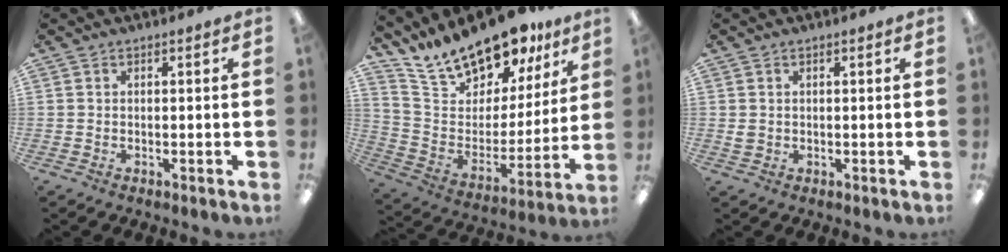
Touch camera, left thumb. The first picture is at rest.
{"total": 19.9, "force": [17.4, 7.2, 6.3], "torque": [-0.128, -0.133, 0.310]}
{"total": 1.3, "force": [0.4, 1.1, 0.6], "torque": [-0.014, 0.005, 0.006]}